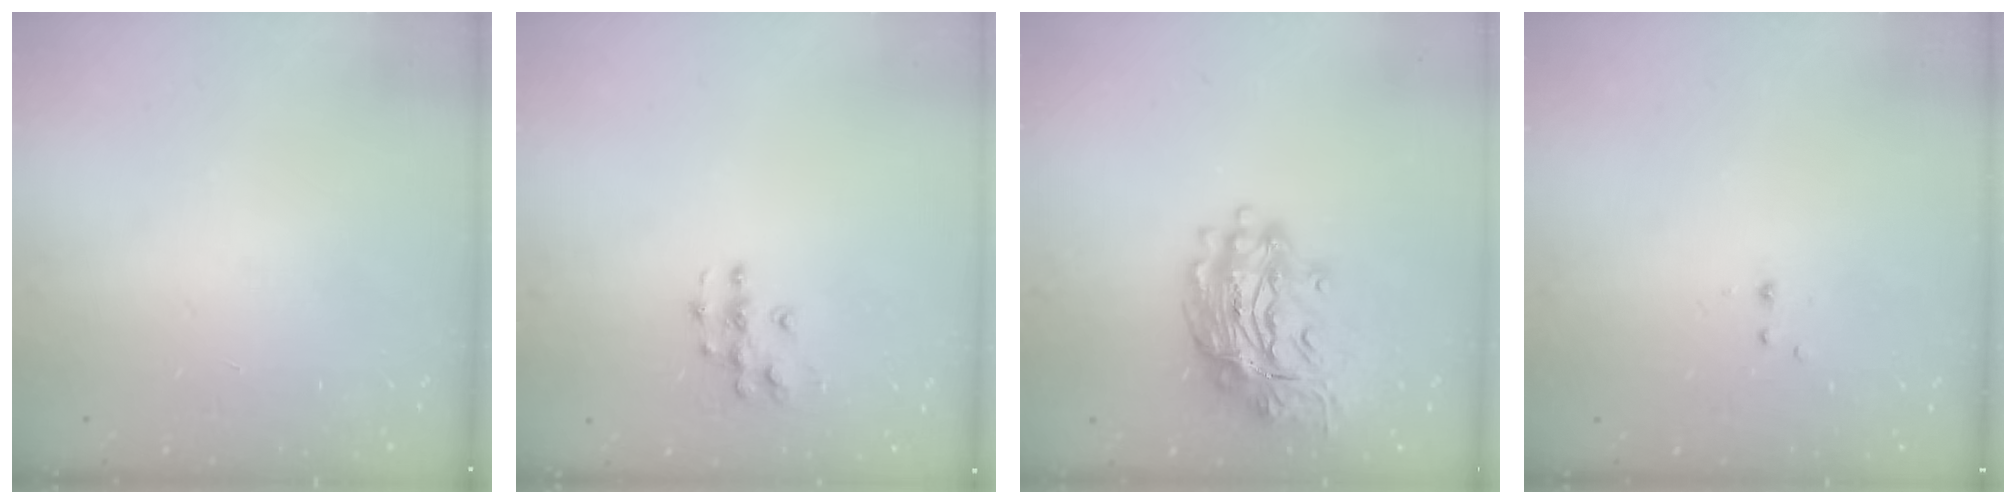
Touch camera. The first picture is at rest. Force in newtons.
{"total": 6.6, "press": 6.6, "slide": 0.3}
{"total": 16.8, "press": 16.7, "slide": 1.9}
{"total": 2.2, "press": 1.9, "slide": 1.0}